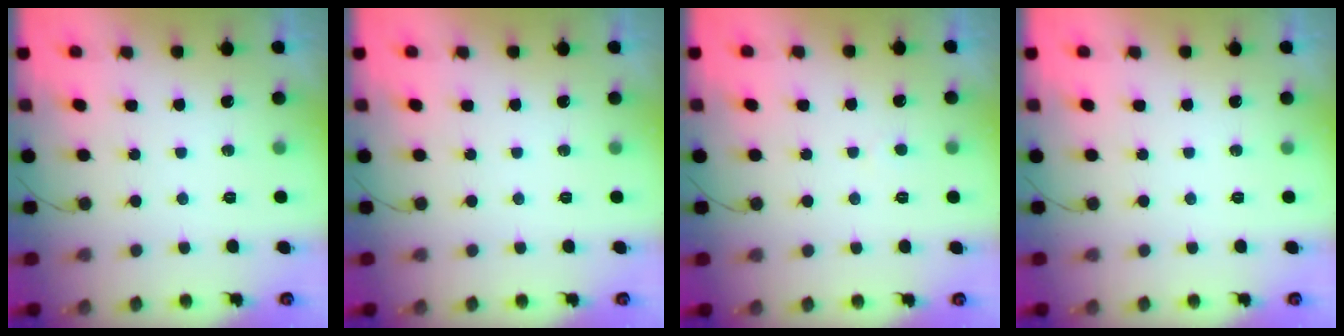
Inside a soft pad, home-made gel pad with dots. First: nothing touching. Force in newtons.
{"total": 0.0}
{"total": 2.6, "press": 2.6, "slide": 0.3}
{"total": 0.0}